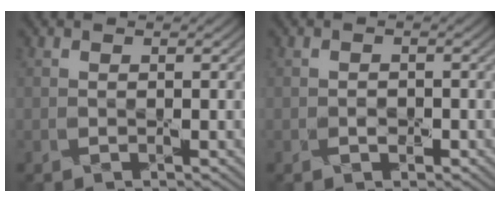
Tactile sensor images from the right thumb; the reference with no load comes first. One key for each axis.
{"total": 1.2, "fx": -0.5, "fy": 0.9, "fz": 0.7, "tx": -0.010, "ty": -0.002, "tz": -0.010}